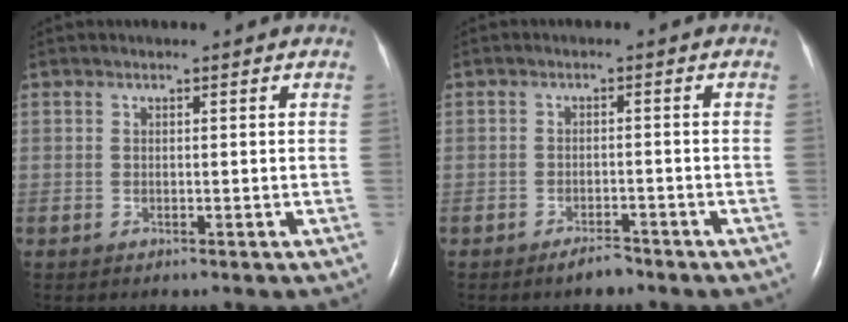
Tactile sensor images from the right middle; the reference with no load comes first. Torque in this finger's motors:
{"motor_torque": [0.37, -0.23, -0.03, 0.00]}